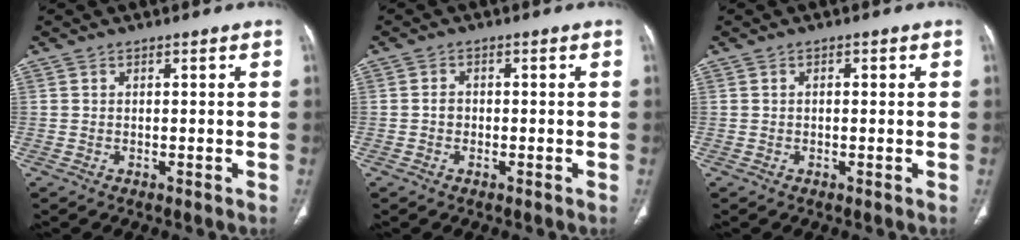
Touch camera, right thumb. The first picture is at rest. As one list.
[{"total": 1.5, "force": [-0.2, 1.3, 0.7], "torque": [-0.001, 0.008, -0.005]}, {"total": 0.7, "force": [0.0, 0.4, 0.5], "torque": [-0.009, 0.001, 0.000]}]